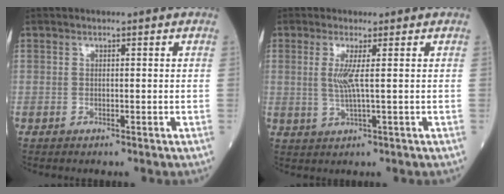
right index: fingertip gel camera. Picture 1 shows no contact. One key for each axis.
{"total": 3.5, "fx": 0.6, "fy": -0.4, "fz": 3.4, "tx": -0.075, "ty": -0.006, "tz": 0.012}